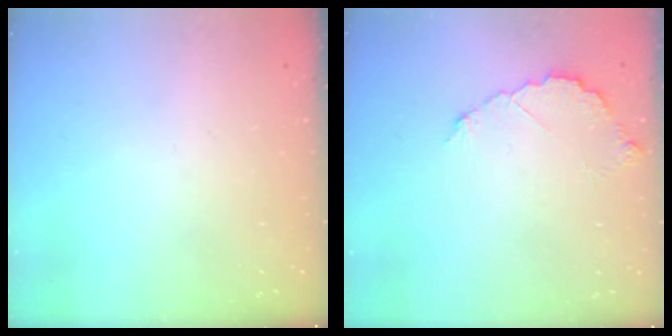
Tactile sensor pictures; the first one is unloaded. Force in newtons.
{"total": 6.2, "press": 6.2, "slide": 0.3}